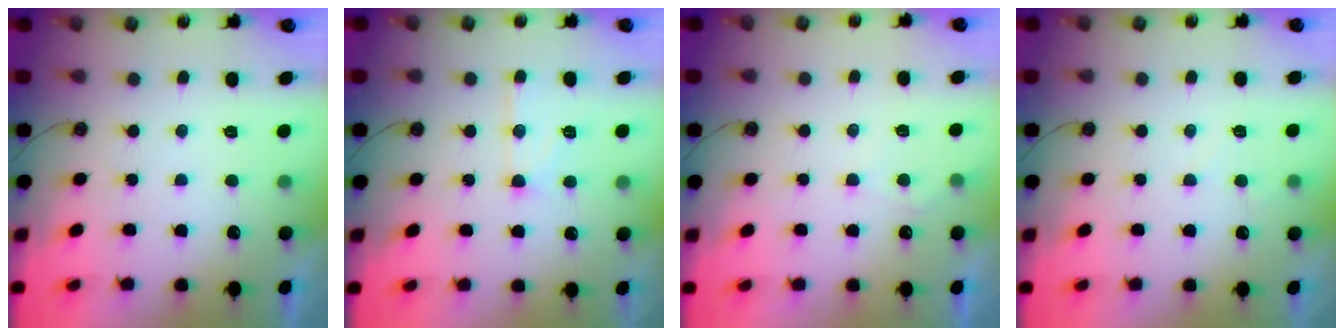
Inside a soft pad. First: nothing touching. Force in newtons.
{"total": 8.7, "press": 8.7, "slide": 0.2}
{"total": 4.9, "press": 4.9, "slide": 0.4}
{"total": 2.9, "press": 2.9, "slide": 0.3}